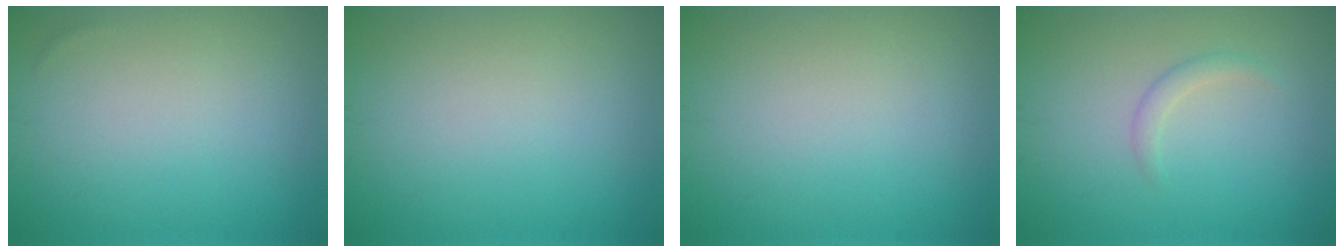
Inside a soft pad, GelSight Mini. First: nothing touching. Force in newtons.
{"total": 0.0}
{"total": 0.0}
{"total": 1.2, "press": 1.2, "slide": 0.1}